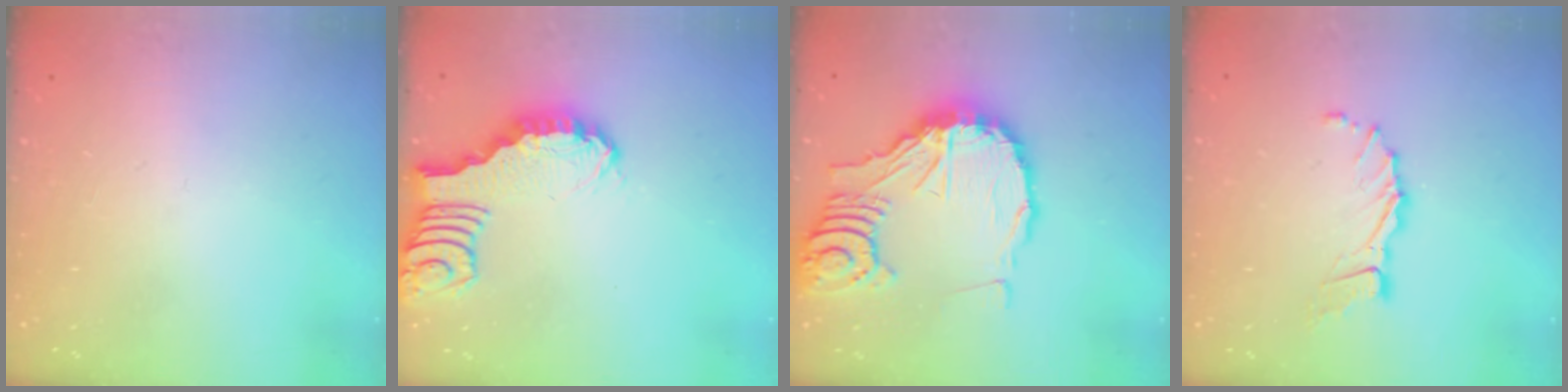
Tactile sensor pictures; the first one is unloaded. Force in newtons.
{"total": 2.0, "press": 2.0, "slide": 0.1}
{"total": 19.8, "press": 19.7, "slide": 2.2}
{"total": 8.5, "press": 8.4, "slide": 0.9}